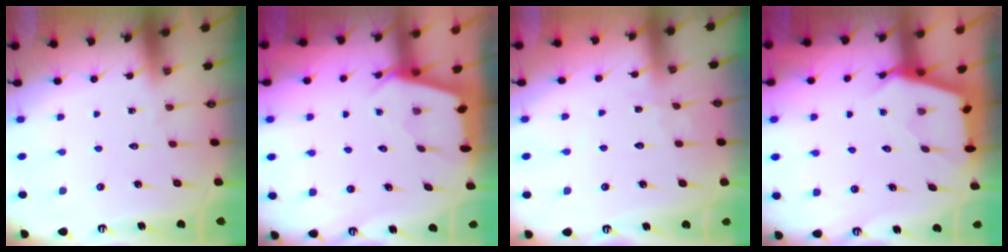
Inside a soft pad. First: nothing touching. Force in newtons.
{"total": 2.4, "press": 2.4, "slide": 0.2}
{"total": 2.2, "press": 2.2, "slide": 0.3}
{"total": 2.8, "press": 2.8, "slide": 0.3}